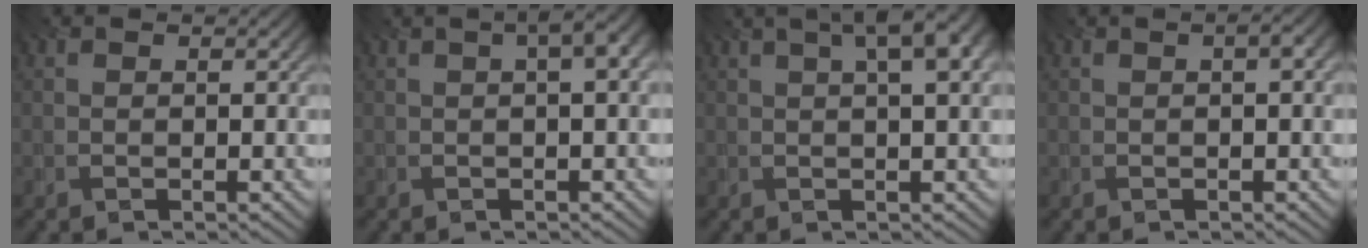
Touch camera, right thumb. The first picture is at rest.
{"total": 3.2, "force": [0.7, 0.4, 3.1], "torque": [-0.045, 0.008, 0.011]}
{"total": 6.6, "force": [2.5, 1.4, 5.9], "torque": [-0.086, 0.020, 0.042]}
{"total": 1.4, "force": [0.2, 0.0, 1.4], "torque": [-0.017, 0.004, 0.003]}